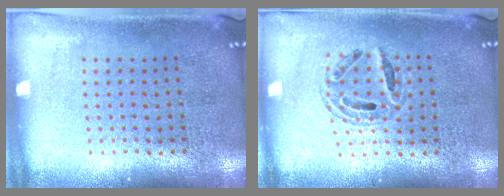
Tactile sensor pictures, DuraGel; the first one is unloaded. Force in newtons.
{"total": 0.7, "press": 0.7, "slide": 0.1}